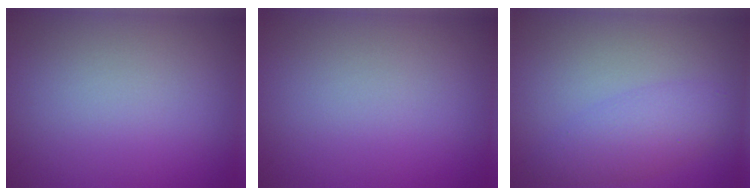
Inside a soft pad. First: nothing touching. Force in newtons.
{"total": 0.0}
{"total": 2.9, "press": 2.9, "slide": 0.0}